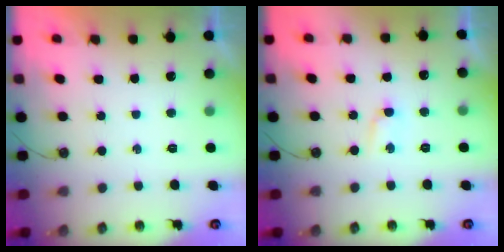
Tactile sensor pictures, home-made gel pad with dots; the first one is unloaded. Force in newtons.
{"total": 4.8, "press": 3.0, "slide": 3.8}